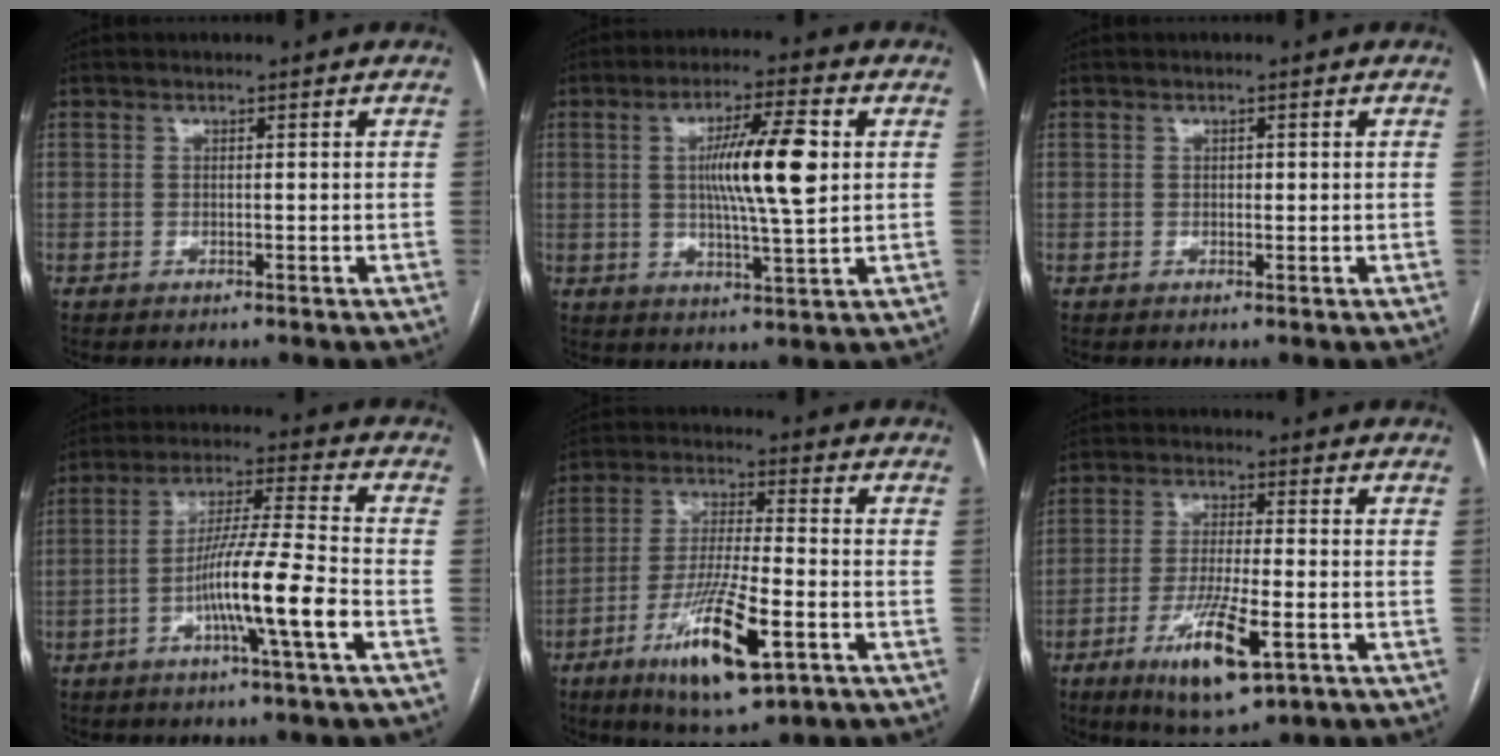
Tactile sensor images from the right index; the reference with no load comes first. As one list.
[{"total": 11.0, "force": [1.6, 0.7, 10.9], "torque": [-0.190, 0.001, 0.027]}, {"total": 0.5, "force": [0.0, 0.4, 0.4], "torque": [-0.007, 0.001, -0.001]}, {"total": 11.4, "force": [-4.1, -0.9, 10.5], "torque": [-0.196, -0.001, -0.075]}, {"total": 14.2, "force": [-6.4, 2.3, 12.5], "torque": [-0.239, -0.023, -0.108]}, {"total": 11.1, "force": [-4.9, 1.9, 9.8], "torque": [-0.186, -0.022, -0.079]}]